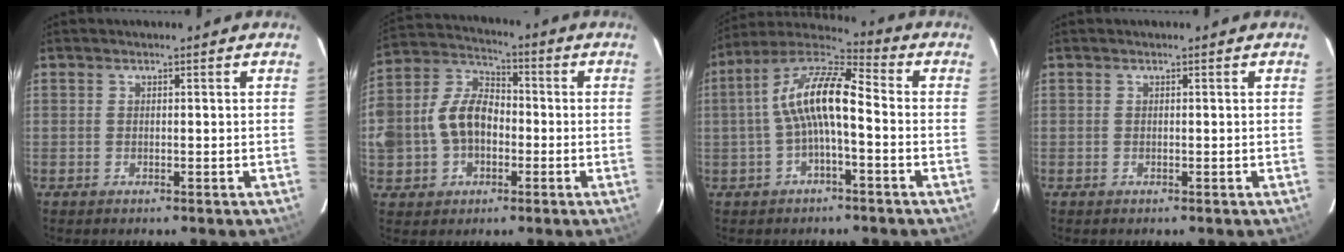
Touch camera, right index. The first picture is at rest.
{"total": 13.2, "force": [-2.0, 10.0, 8.4], "torque": [-0.199, 0.030, -0.035]}
{"total": 11.5, "force": [-1.1, 3.4, 10.9], "torque": [-0.214, 0.023, -0.025]}
{"total": 0.0}